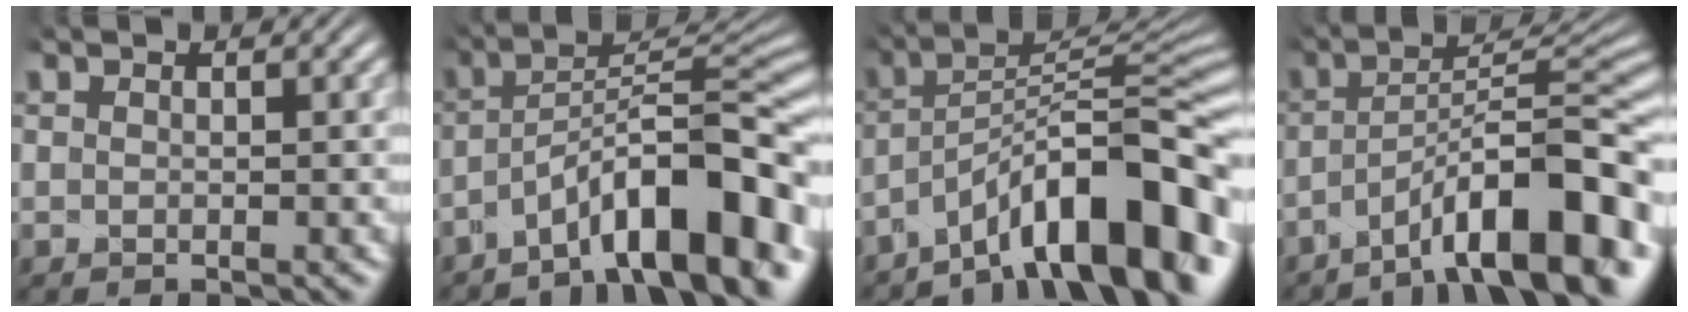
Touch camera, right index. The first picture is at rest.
{"total": 8.1, "force": [-3.3, 2.4, 7.0], "torque": [-0.085, 0.020, -0.067]}
{"total": 10.2, "force": [-4.2, 3.9, 8.4], "torque": [-0.111, 0.014, -0.079]}
{"total": 8.6, "force": [-3.9, 1.9, 7.5], "torque": [-0.090, 0.023, -0.074]}